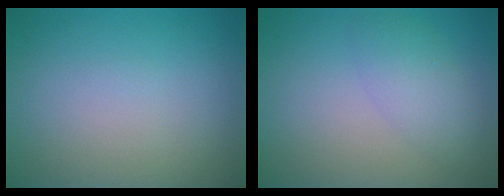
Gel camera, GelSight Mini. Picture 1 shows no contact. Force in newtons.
{"total": 2.7, "press": 2.7, "slide": 0.2}